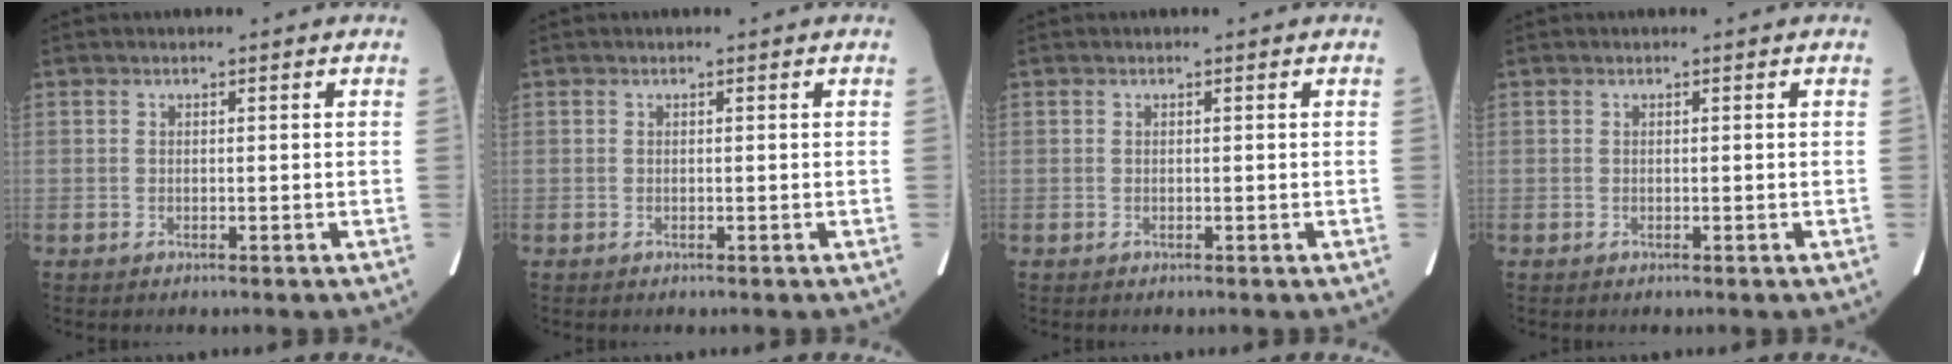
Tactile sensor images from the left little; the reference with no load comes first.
{"total": 0.0}
{"total": 0.0}
{"total": 0.0}